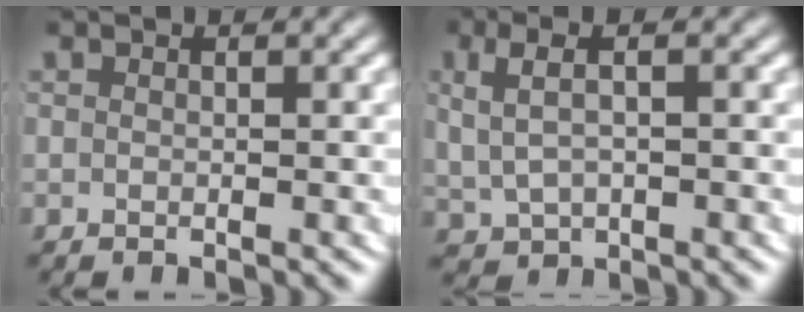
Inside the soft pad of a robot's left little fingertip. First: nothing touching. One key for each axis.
{"total": 3.5, "fx": 0.7, "fy": 2.2, "fz": 2.7, "tx": -0.053, "ty": 0.000, "tz": 0.023}